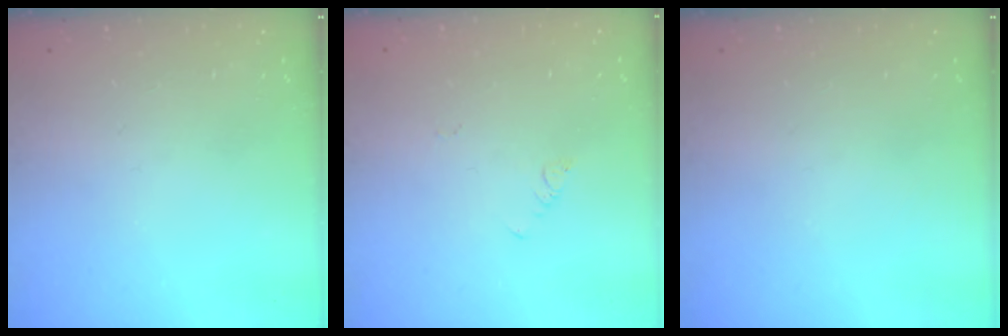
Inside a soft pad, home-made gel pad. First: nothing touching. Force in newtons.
{"total": 1.9, "press": 1.9, "slide": 0.4}
{"total": 0.0}